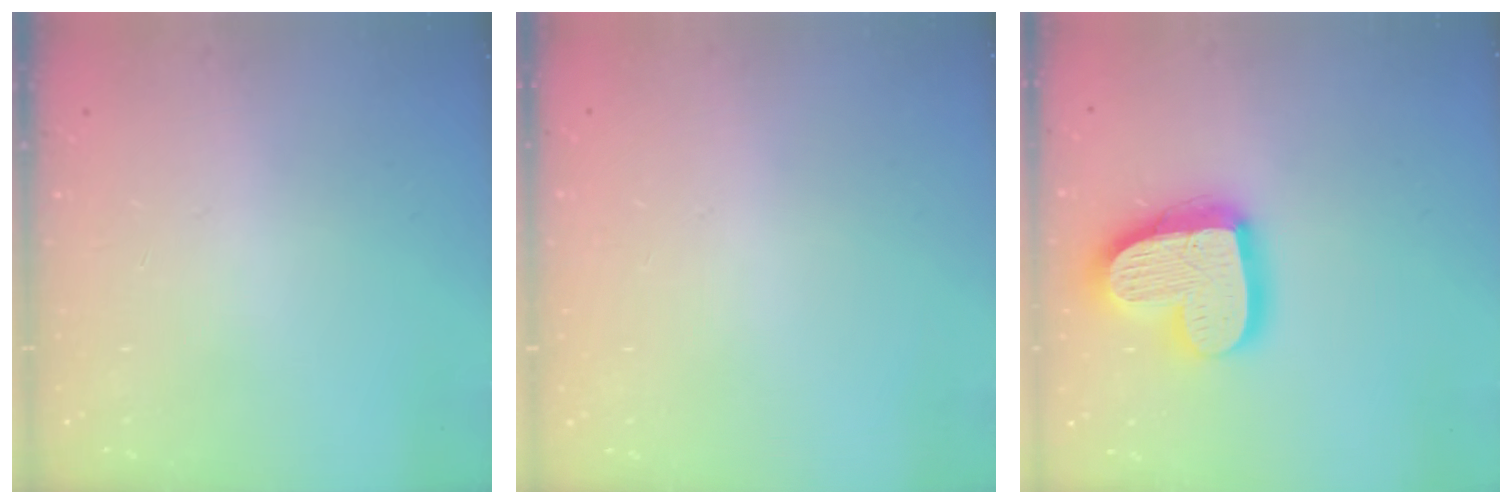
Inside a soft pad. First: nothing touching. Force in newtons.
{"total": 0.0}
{"total": 21.1, "press": 21.0, "slide": 1.8}